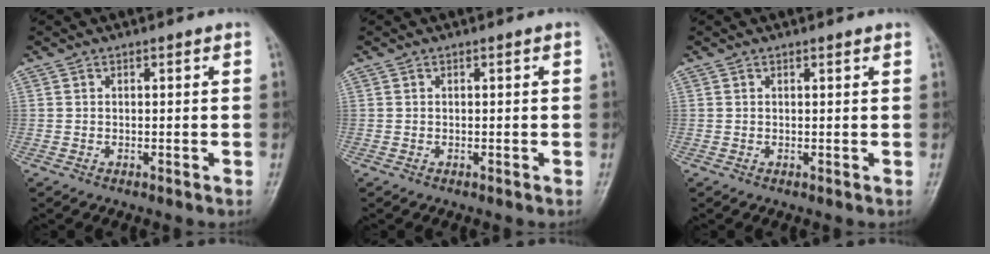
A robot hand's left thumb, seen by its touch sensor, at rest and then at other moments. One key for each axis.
{"total": 0.0}
{"total": 0.8, "fx": 0.7, "fy": 0.1, "fz": 0.4, "tx": -0.006, "ty": 0.000, "tz": 0.009}